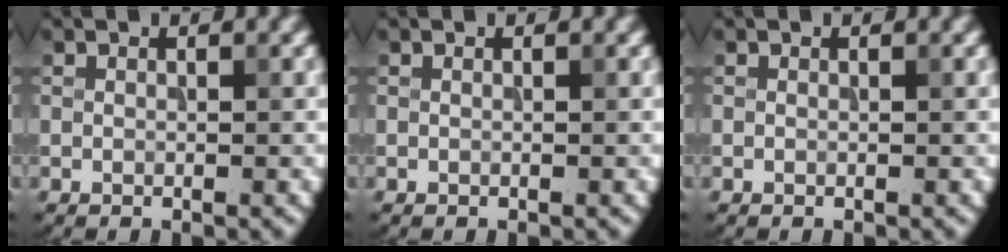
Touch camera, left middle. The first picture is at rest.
{"total": 0.0}
{"total": 0.0}